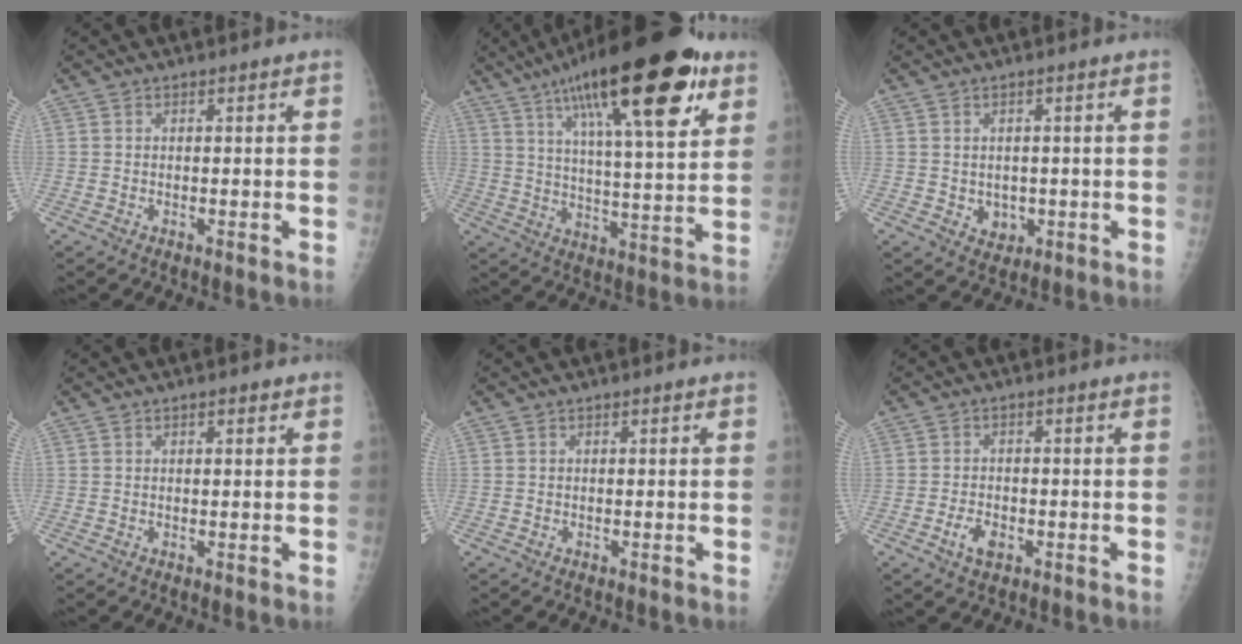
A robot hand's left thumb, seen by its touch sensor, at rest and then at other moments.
{"total": 26.0, "force": [13.4, 7.0, 21.1], "torque": [-0.326, -0.023, 0.211]}
{"total": 3.4, "force": [-0.4, 2.9, 1.8], "torque": [-0.010, 0.000, 0.004]}
{"total": 1.2, "force": [0.7, 0.5, 0.9], "torque": [-0.011, 0.000, 0.008]}
{"total": 0.0}
{"total": 3.7, "force": [-1.6, 2.2, 2.5], "torque": [-0.042, 0.008, -0.026]}